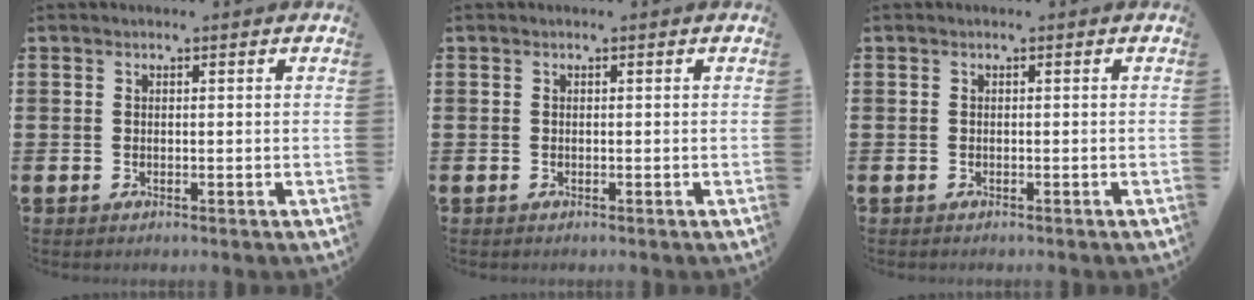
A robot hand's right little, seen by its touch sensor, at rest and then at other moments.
{"total": 0.0}
{"total": 0.0}